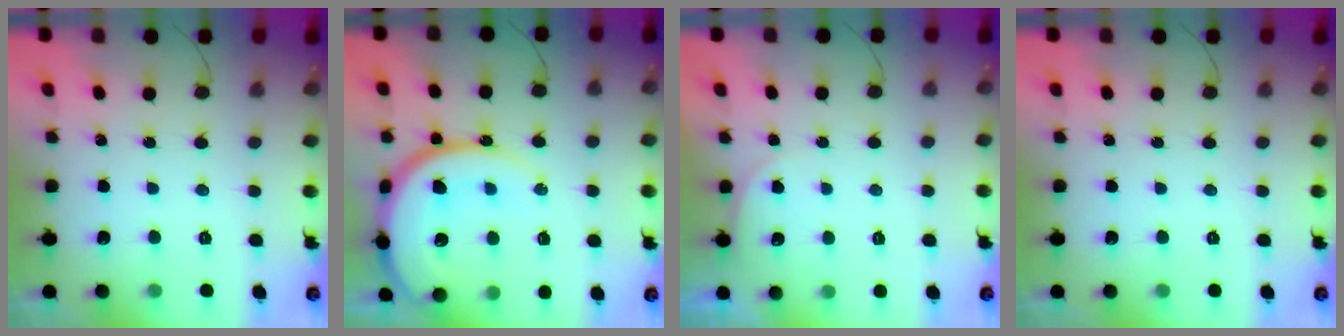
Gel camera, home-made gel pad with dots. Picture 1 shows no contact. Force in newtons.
{"total": 17.9, "press": 17.9, "slide": 1.3}
{"total": 3.2, "press": 2.6, "slide": 1.9}
{"total": 0.0}